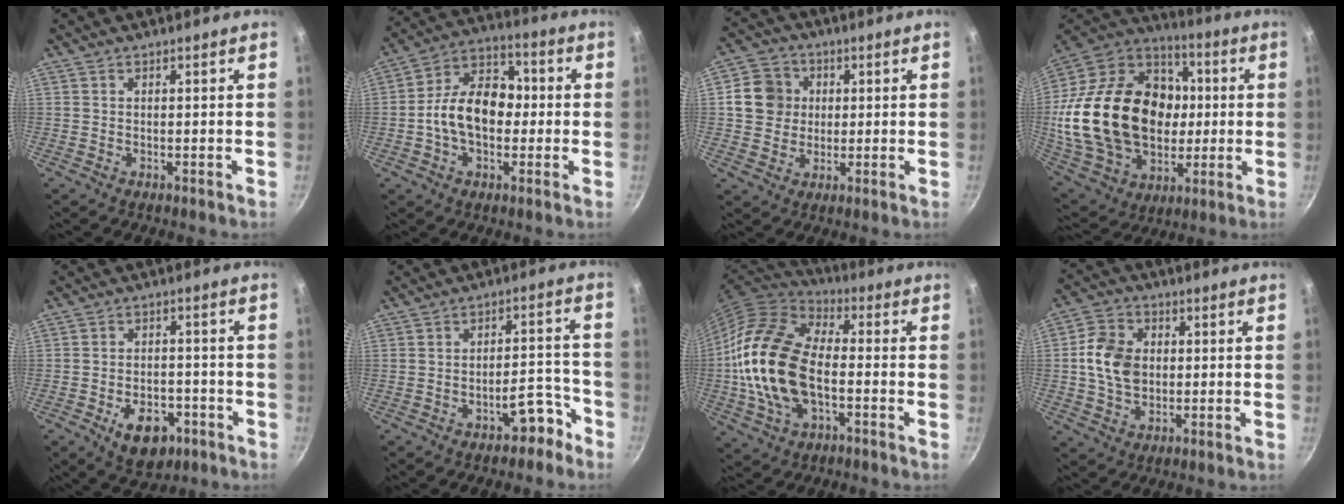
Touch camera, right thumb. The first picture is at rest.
{"total": 14.2, "force": [-1.1, 9.8, 10.1], "torque": [-0.129, 0.041, -0.037]}
{"total": 8.7, "force": [1.4, 8.0, 3.3], "torque": [-0.024, 0.012, 0.015]}
{"total": 34.5, "force": [0.6, 24.9, 23.9], "torque": [-0.423, 0.023, 0.026]}
{"total": 9.9, "force": [-4.5, 6.3, 6.2], "torque": [-0.063, 0.019, -0.059]}
{"total": 7.1, "force": [-4.5, 3.5, 4.2], "torque": [-0.017, 0.066, -0.046]}
{"total": 20.9, "force": [-2.9, 12.4, 16.6], "torque": [-0.312, 0.031, -0.064]}
{"total": 10.1, "force": [0.5, 7.6, 6.6], "torque": [-0.104, 0.013, 0.001]}